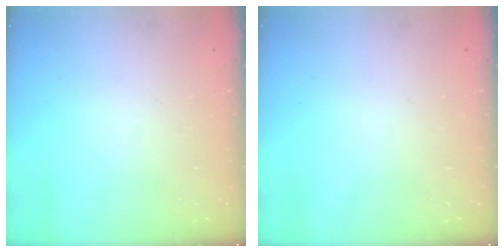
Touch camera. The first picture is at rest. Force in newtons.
{"total": 0.0}